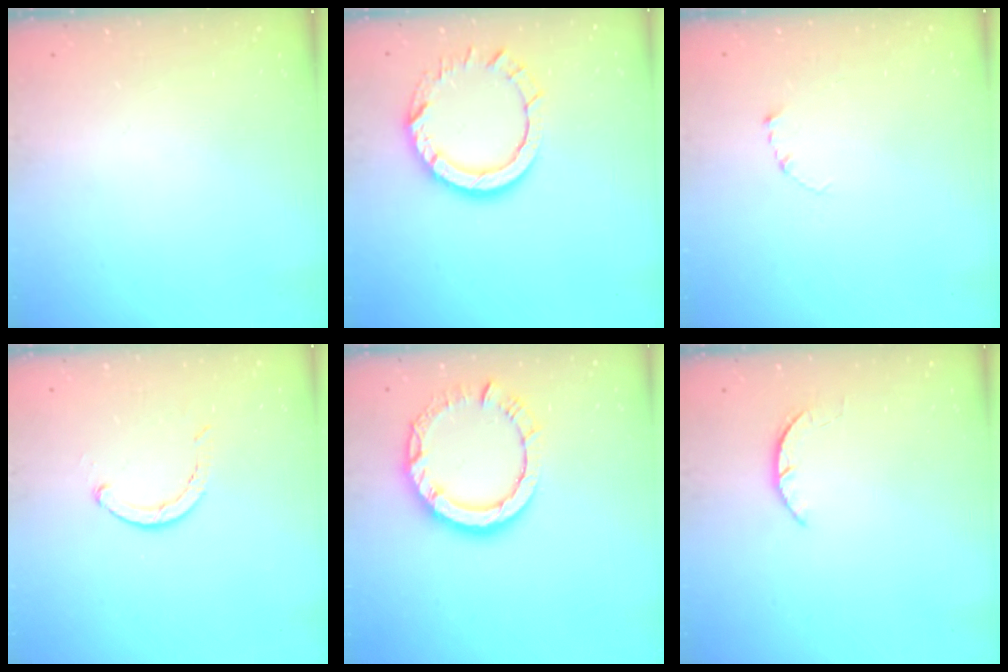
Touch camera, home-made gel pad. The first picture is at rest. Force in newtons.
{"total": 10.5, "press": 10.4, "slide": 1.0}
{"total": 2.3, "press": 2.3, "slide": 0.2}
{"total": 3.5, "press": 3.4, "slide": 0.7}
{"total": 11.7, "press": 11.6, "slide": 1.4}
{"total": 1.6, "press": 1.6, "slide": 0.3}